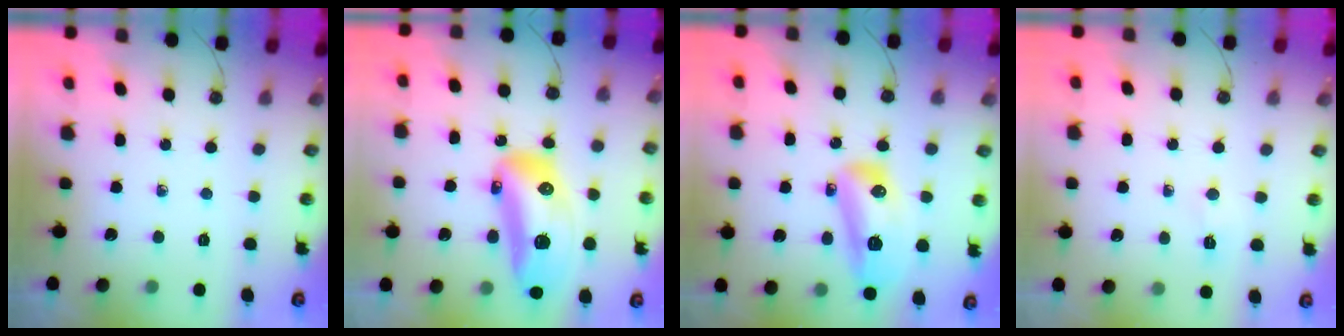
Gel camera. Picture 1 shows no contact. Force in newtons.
{"total": 21.7, "press": 21.5, "slide": 3.2}
{"total": 13.2, "press": 13.1, "slide": 1.6}
{"total": 3.1, "press": 2.8, "slide": 1.3}